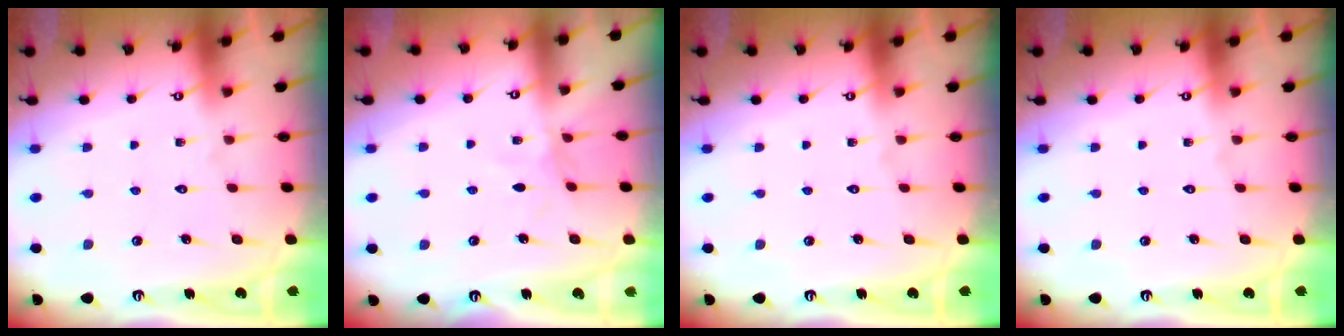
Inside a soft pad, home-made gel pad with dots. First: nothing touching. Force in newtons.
{"total": 3.1, "press": 3.0, "slide": 0.5}
{"total": 0.0}
{"total": 0.0}